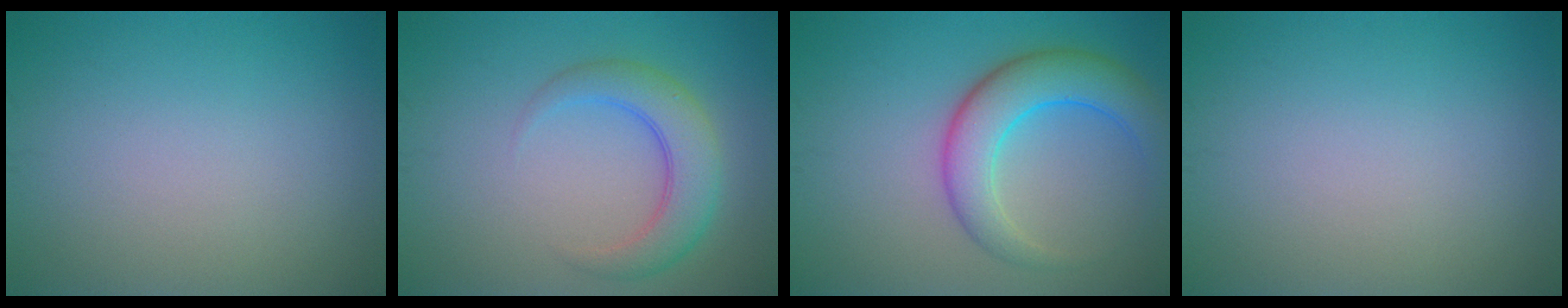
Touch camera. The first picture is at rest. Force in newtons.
{"total": 4.3, "press": 4.3, "slide": 0.2}
{"total": 5.9, "press": 5.9, "slide": 0.2}
{"total": 0.0}